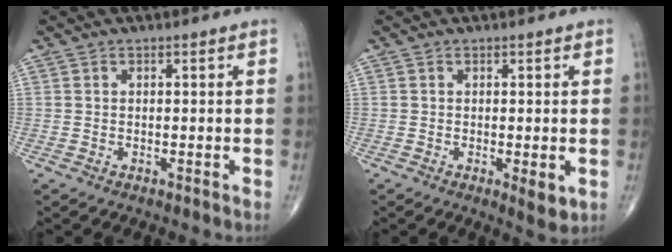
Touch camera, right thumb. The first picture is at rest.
{"total": 3.0, "force": [-0.6, 0.9, 2.8], "torque": [-0.040, -0.010, -0.009]}